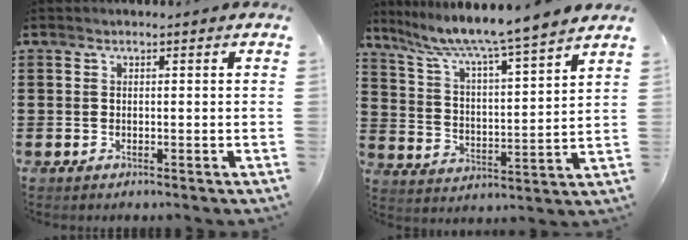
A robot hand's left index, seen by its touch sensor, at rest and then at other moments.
{"total": 6.8, "force": [6.3, -1.2, 2.4], "torque": [-0.075, -0.054, 0.101]}